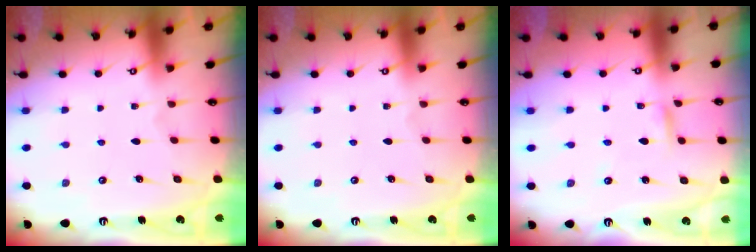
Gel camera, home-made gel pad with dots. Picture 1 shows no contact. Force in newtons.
{"total": 0.0}
{"total": 2.4, "press": 2.4, "slide": 0.0}